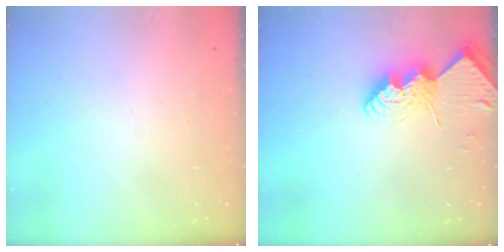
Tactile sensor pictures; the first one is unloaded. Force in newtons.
{"total": 11.6, "press": 11.6, "slide": 0.9}